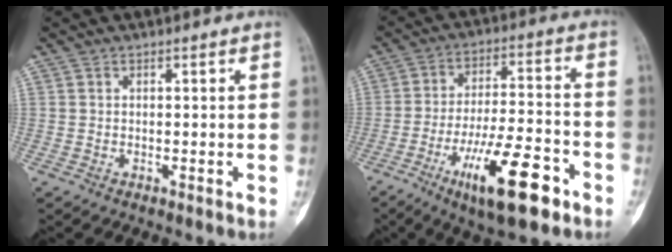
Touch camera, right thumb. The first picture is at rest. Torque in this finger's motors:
{"motor_torque": [0.12, 0.25, 0.15, 0.24, 0.07]}